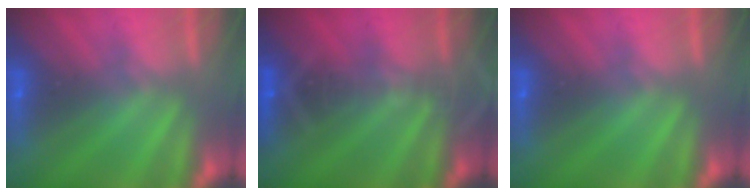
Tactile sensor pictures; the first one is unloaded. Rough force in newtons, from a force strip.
{"total": 3.3}
{"total": 0.0}